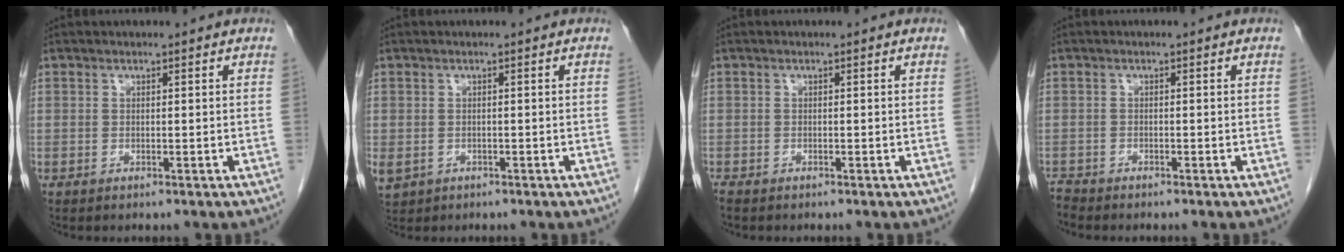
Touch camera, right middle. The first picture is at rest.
{"total": 3.5, "force": [-1.5, 2.9, 1.3], "torque": [-0.029, -0.004, -0.019]}
{"total": 1.1, "force": [-0.9, 0.4, 0.4], "torque": [-0.014, -0.004, -0.017]}
{"total": 1.4, "force": [-1.4, -0.1, -0.2], "torque": [-0.001, -0.009, -0.030]}